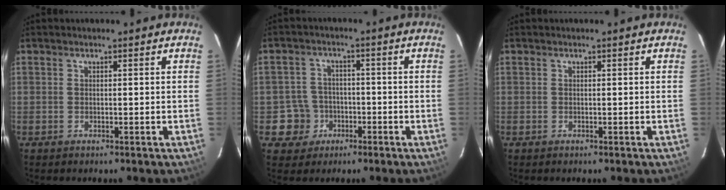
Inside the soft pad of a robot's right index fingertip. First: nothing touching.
{"total": 6.1, "force": [-2.2, 5.7, 0.3], "torque": [-0.015, 0.025, -0.033]}
{"total": 0.0}